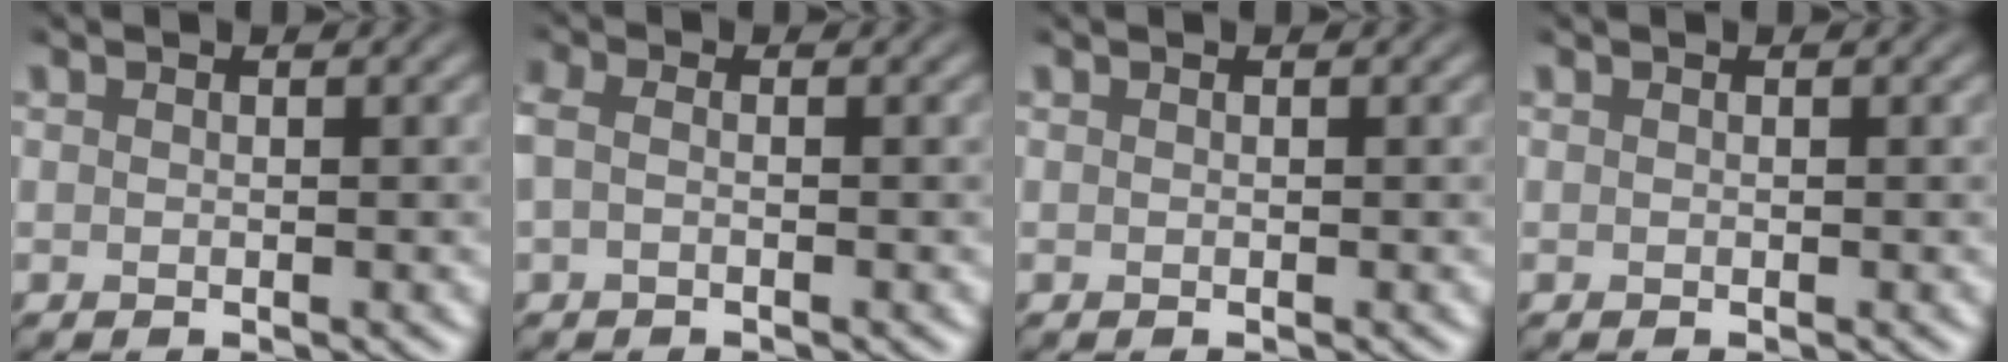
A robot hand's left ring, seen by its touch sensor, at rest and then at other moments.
{"total": 1.2, "force": [-0.3, 0.5, 1.0], "torque": [-0.025, -0.001, -0.012]}
{"total": 0.0}
{"total": 0.0}